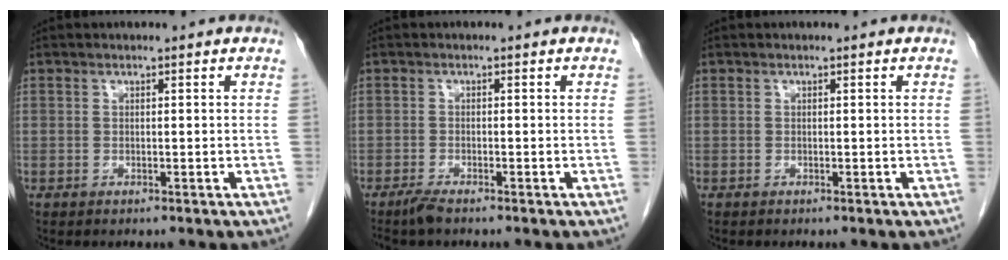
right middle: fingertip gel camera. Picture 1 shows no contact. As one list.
[{"total": 1.9, "force": [-1.6, 0.1, 1.0], "torque": [-0.029, -0.006, -0.031]}, {"total": 0.0}]